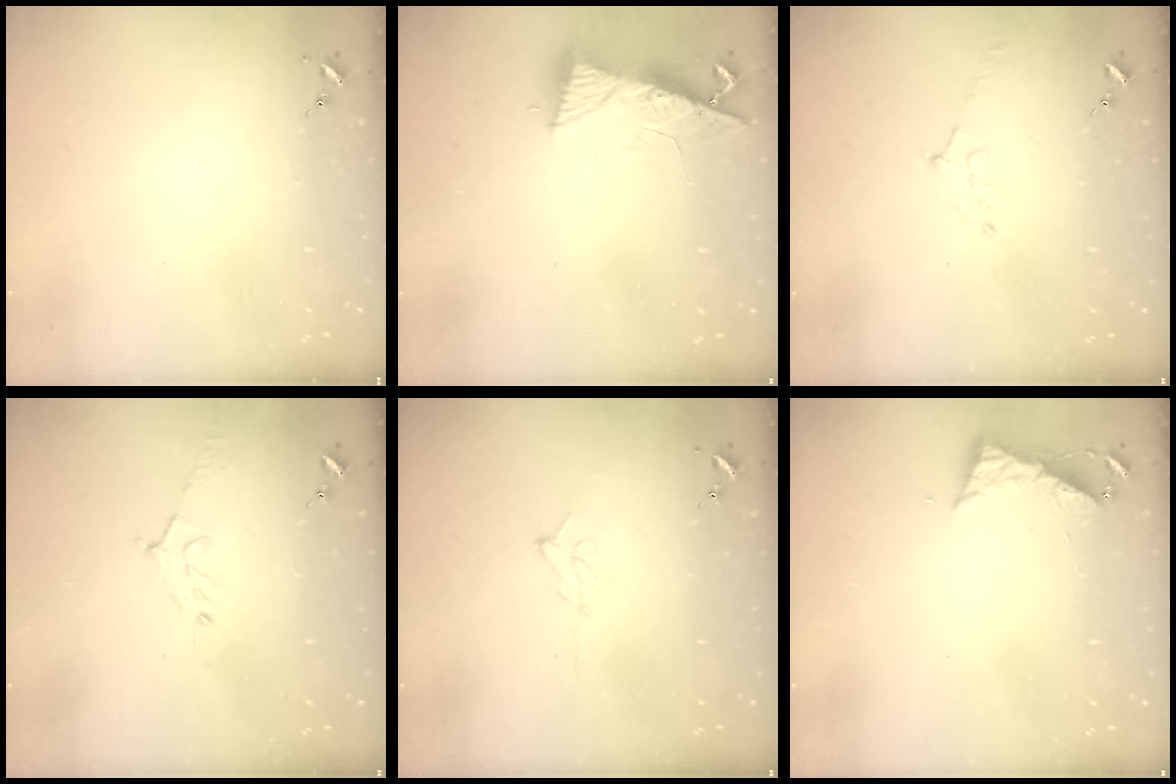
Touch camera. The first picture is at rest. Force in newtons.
{"total": 9.0, "press": 9.0, "slide": 1.1}
{"total": 5.6, "press": 5.5, "slide": 1.0}
{"total": 7.9, "press": 7.9, "slide": 1.0}
{"total": 6.5, "press": 6.5, "slide": 0.8}
{"total": 6.4, "press": 6.4, "slide": 0.6}